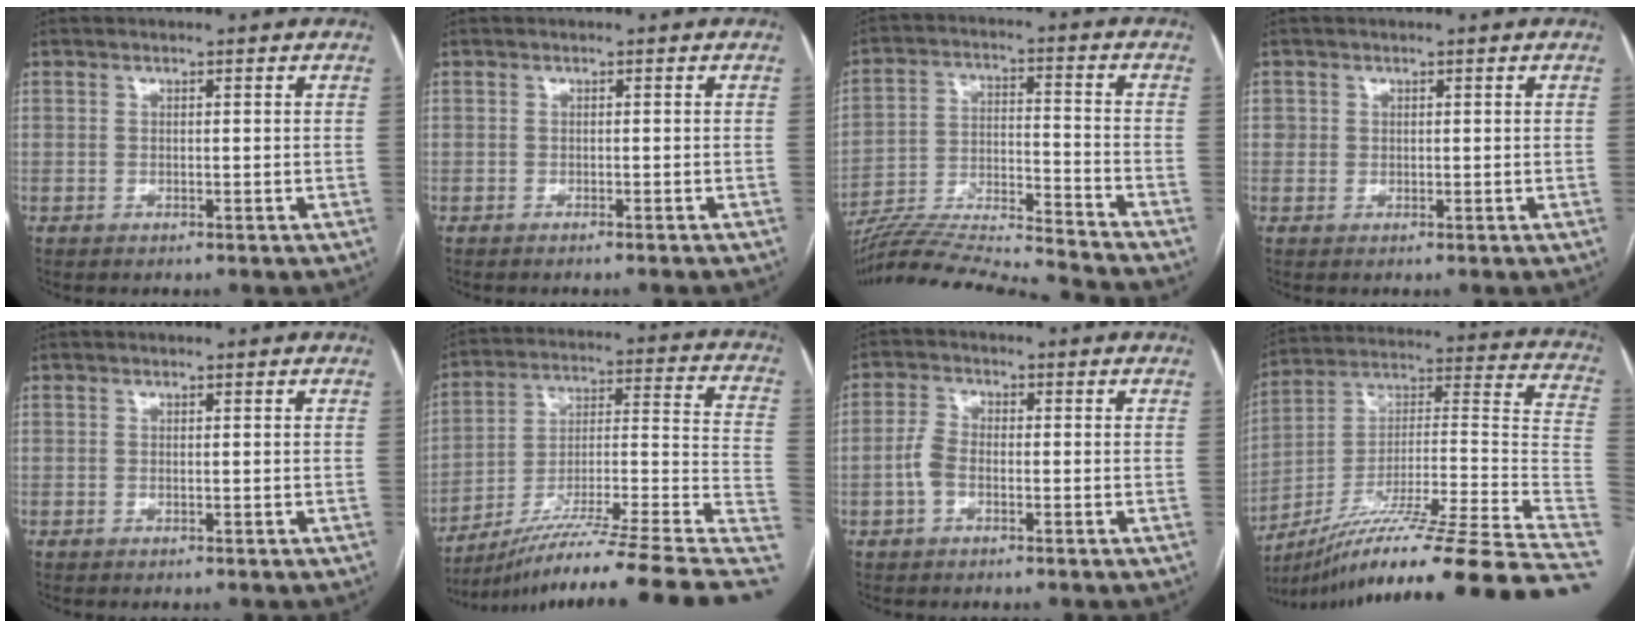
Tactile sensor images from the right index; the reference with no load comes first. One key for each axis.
{"total": 1.7, "fx": -1.5, "fy": -0.3, "fz": 0.8, "tx": -0.011, "ty": 0.003, "tz": -0.019}
{"total": 18.0, "fx": -17.1, "fy": -1.8, "fz": 5.3, "tx": -0.102, "ty": 0.001, "tz": -0.286}
{"total": 1.0, "fx": 0.1, "fy": 1.0, "fz": 0.1, "tx": 0.008, "ty": 0.004, "tz": 0.000}
{"total": 0.0}
{"total": 25.6, "fx": -19.1, "fy": 0.0, "fz": 17.0, "tx": -0.175, "ty": 0.022, "tz": -0.299}
{"total": 3.5, "fx": -1.1, "fy": 2.0, "fz": 2.6, "tx": -0.064, "ty": 0.010, "tz": -0.026}
{"total": 31.2, "fx": -22.1, "fy": -1.6, "fz": 22.0, "tx": -0.226, "ty": 0.010, "tz": -0.355}